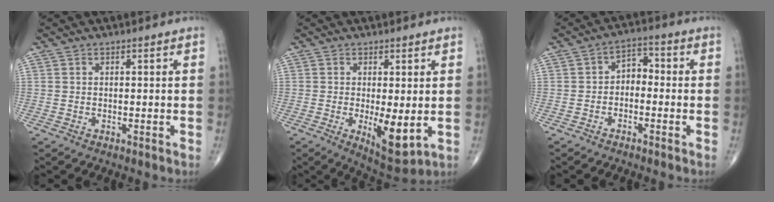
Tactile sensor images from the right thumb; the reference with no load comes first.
{"total": 7.7, "force": [-1.1, 2.8, 7.1], "torque": [-0.107, -0.024, -0.008]}
{"total": 4.4, "force": [-0.9, 3.0, 3.0], "torque": [-0.031, 0.028, -0.030]}